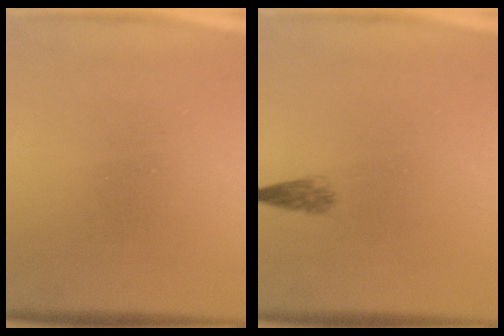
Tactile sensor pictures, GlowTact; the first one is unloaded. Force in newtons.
{"total": 1.8}